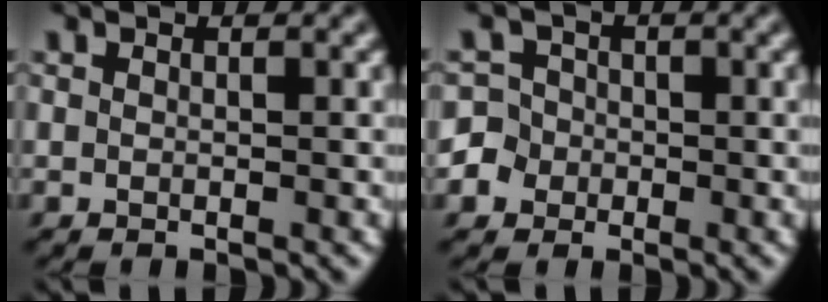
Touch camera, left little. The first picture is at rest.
{"total": 5.5, "force": [-2.2, 4.9, 1.2], "torque": [-0.019, 0.010, -0.063]}